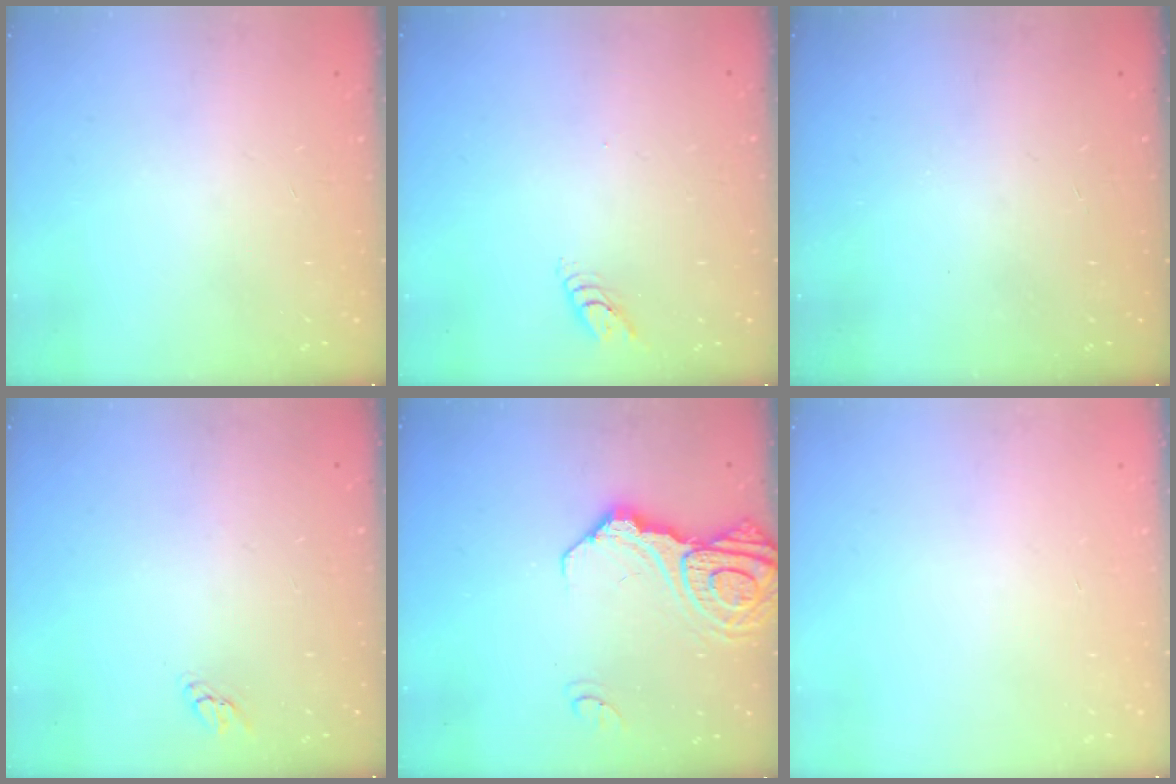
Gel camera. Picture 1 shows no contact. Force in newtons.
{"total": 3.7, "press": 3.7, "slide": 0.3}
{"total": 0.0}
{"total": 2.9, "press": 2.9, "slide": 0.2}
{"total": 15.6, "press": 15.5, "slide": 1.9}
{"total": 0.0}